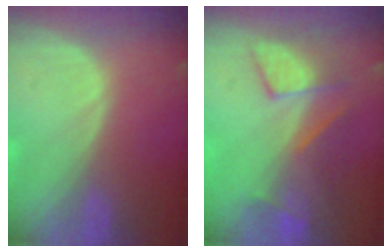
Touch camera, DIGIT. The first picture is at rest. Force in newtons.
{"total": 8.0, "press": 7.4, "slide": 3.0}